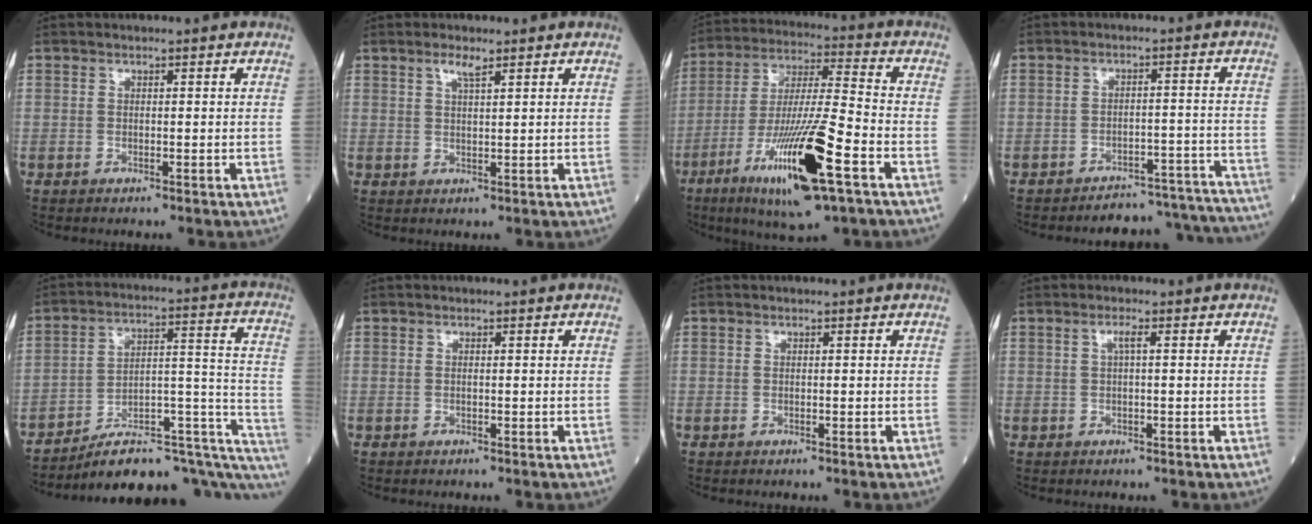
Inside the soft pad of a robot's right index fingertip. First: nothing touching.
{"total": 2.2, "force": [1.5, 0.2, 1.6], "torque": [-0.035, 0.001, 0.029]}
{"total": 18.1, "force": [-8.2, 1.2, 16.2], "torque": [-0.315, -0.032, -0.143]}
{"total": 13.9, "force": [-13.8, 2.1, 0.3], "torque": [0.029, 0.037, -0.165]}
{"total": 19.9, "force": [-14.9, 5.6, 11.9], "torque": [-0.089, 0.074, -0.203]}
{"total": 0.0}
{"total": 0.0}
{"total": 1.3, "force": [0.2, 0.0, 1.3], "torque": [-0.027, 0.003, 0.003]}